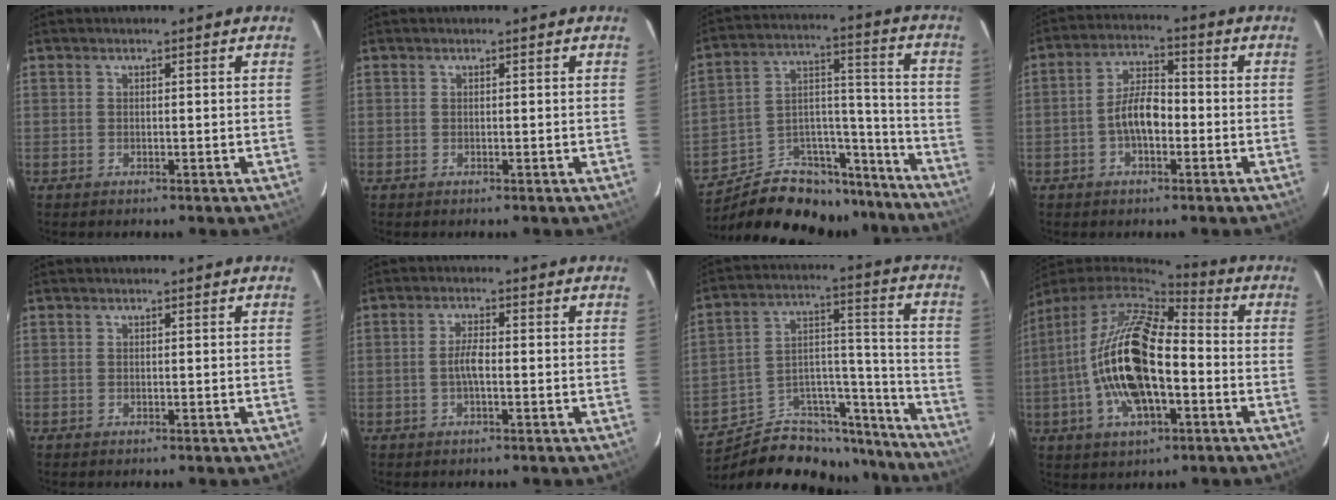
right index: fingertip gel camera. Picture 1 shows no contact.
{"total": 0.0}
{"total": 22.5, "force": [-18.5, 9.9, 8.2], "torque": [-0.142, 0.067, -0.260]}
{"total": 7.0, "force": [-1.9, 3.3, 5.9], "torque": [-0.114, 0.015, -0.033]}
{"total": 0.0}
{"total": 2.9, "force": [-0.7, 0.7, 2.7], "torque": [-0.055, 0.004, -0.013]}
{"total": 22.4, "force": [-18.8, 10.1, 6.8], "torque": [-0.112, 0.078, -0.262]}
{"total": 19.5, "force": [-3.7, 7.9, 17.5], "torque": [-0.340, -0.012, -0.070]}